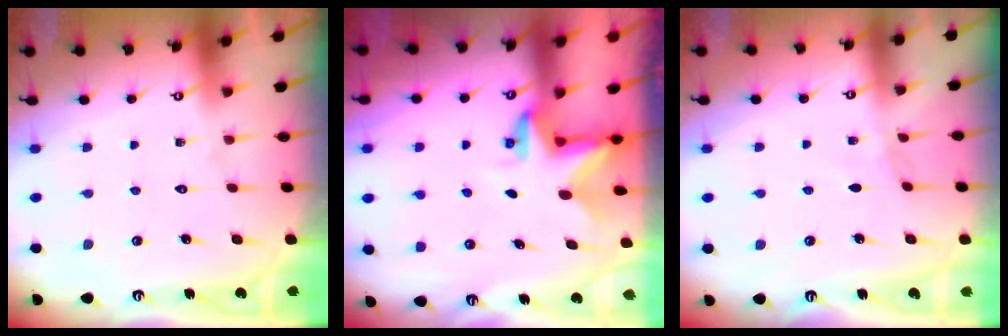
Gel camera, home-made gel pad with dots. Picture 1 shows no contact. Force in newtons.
{"total": 2.8, "press": 2.8, "slide": 0.2}
{"total": 2.5, "press": 2.5, "slide": 0.4}